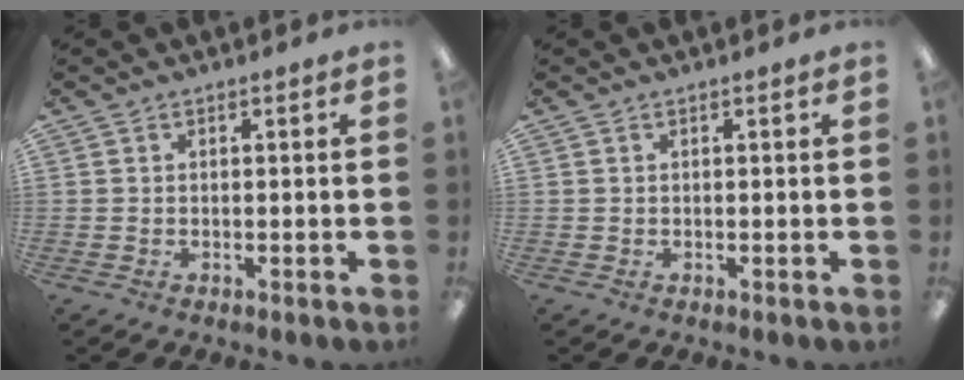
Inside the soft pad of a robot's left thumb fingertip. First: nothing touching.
{"total": 0.0}